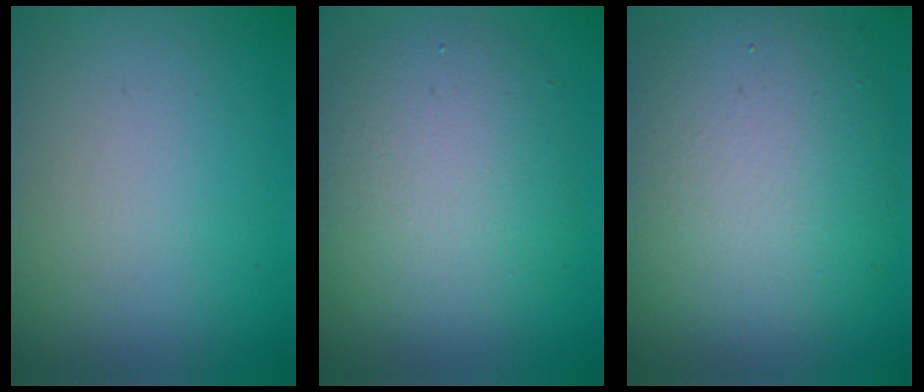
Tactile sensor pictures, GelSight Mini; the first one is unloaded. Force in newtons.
{"total": 5.9, "press": 5.8, "slide": 0.4}
{"total": 9.6, "press": 9.5, "slide": 0.9}